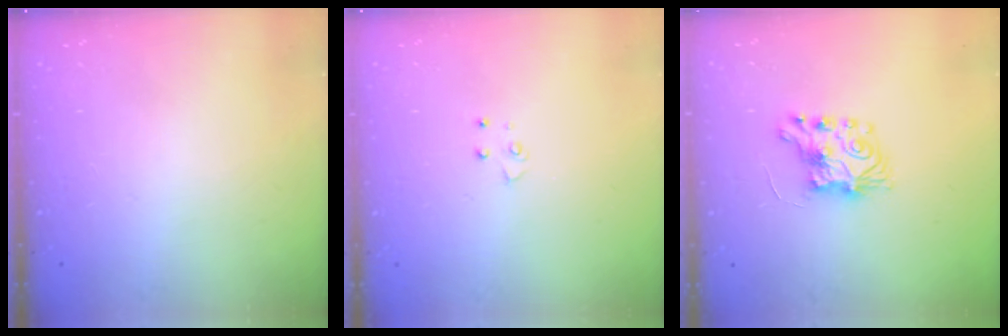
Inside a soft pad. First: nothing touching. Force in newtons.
{"total": 4.1, "press": 4.1, "slide": 0.5}
{"total": 7.5, "press": 7.5, "slide": 0.2}